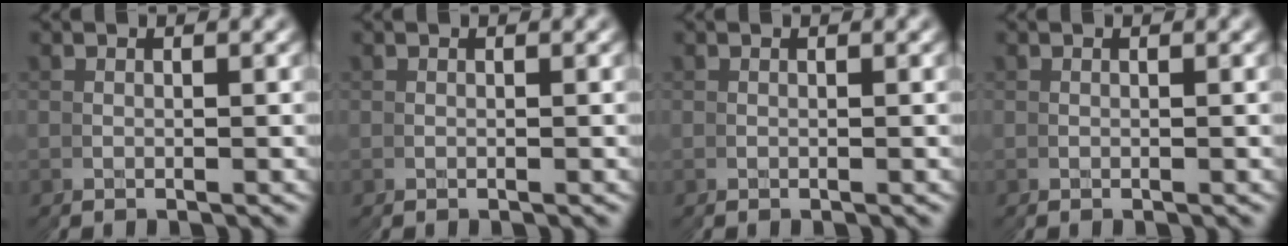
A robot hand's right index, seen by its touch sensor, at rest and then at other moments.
{"total": 0.0}
{"total": 0.0}
{"total": 0.0}